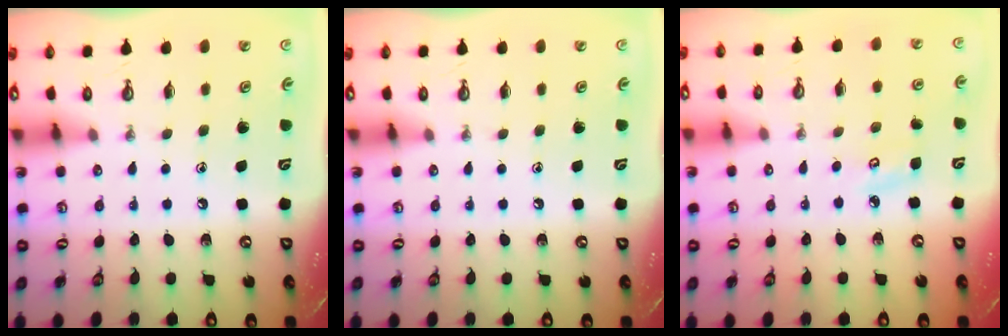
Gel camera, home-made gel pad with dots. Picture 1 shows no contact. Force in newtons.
{"total": 0.0}
{"total": 5.1, "press": 5.0, "slide": 0.5}